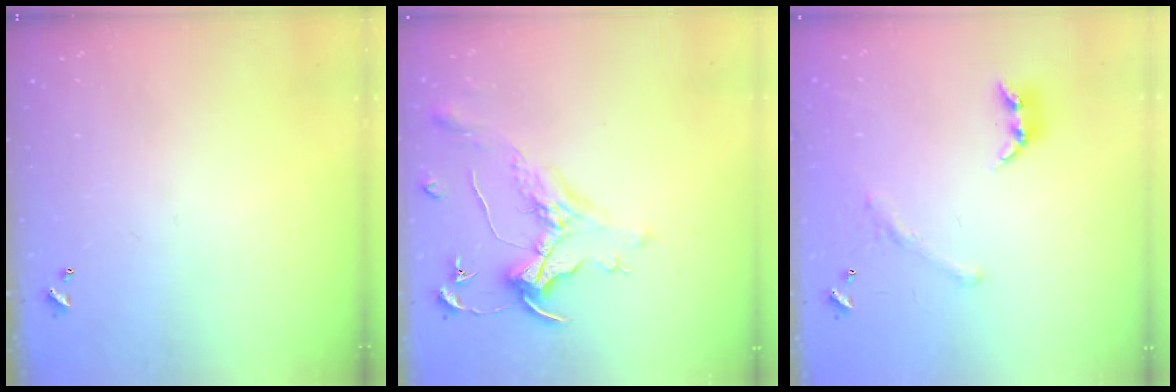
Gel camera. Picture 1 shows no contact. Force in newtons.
{"total": 1.6, "press": 1.4, "slide": 0.7}
{"total": 1.6, "press": 1.1, "slide": 1.1}